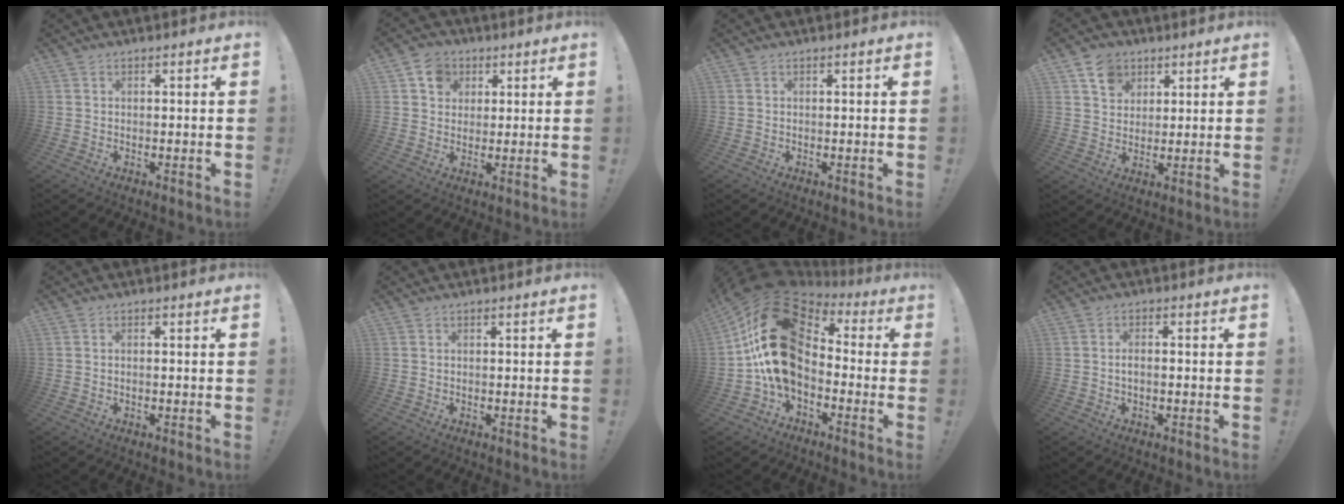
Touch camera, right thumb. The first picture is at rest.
{"total": 7.4, "force": [2.8, 6.3, 2.6], "torque": [-0.044, -0.001, 0.057]}
{"total": 0.0}
{"total": 7.4, "force": [4.1, 5.8, 2.1], "torque": [-0.032, -0.017, 0.079]}
{"total": 0.6, "force": [-0.4, 0.0, 0.4], "torque": [-0.008, 0.000, -0.007]}
{"total": 0.0}
{"total": 23.9, "force": [2.7, 15.0, 18.3], "torque": [-0.347, -0.008, 0.063]}
{"total": 2.1, "force": [-0.4, 0.8, 1.9], "torque": [-0.036, 0.002, -0.008]}